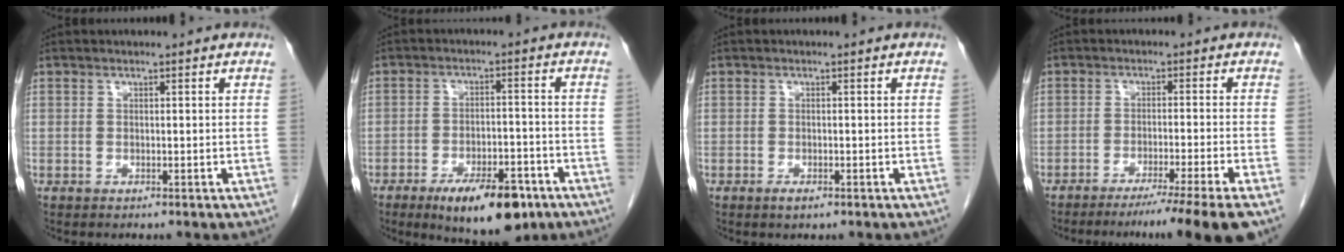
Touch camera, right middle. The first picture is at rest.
{"total": 11.7, "force": [-7.3, 3.9, 8.3], "torque": [-0.120, -0.008, -0.108]}
{"total": 1.3, "force": [-0.8, 0.4, 1.0], "torque": [-0.018, -0.002, -0.010]}
{"total": 10.9, "force": [-8.5, -2.6, 6.2], "torque": [-0.068, -0.028, -0.126]}